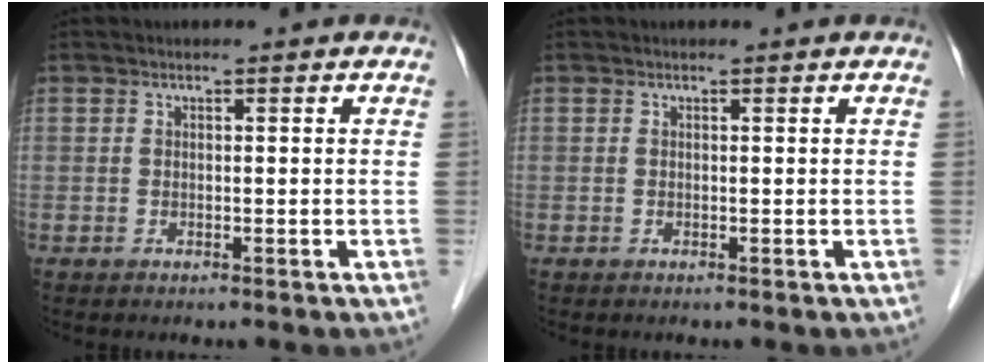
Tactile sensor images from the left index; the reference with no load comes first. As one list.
[{"total": 0.0}]